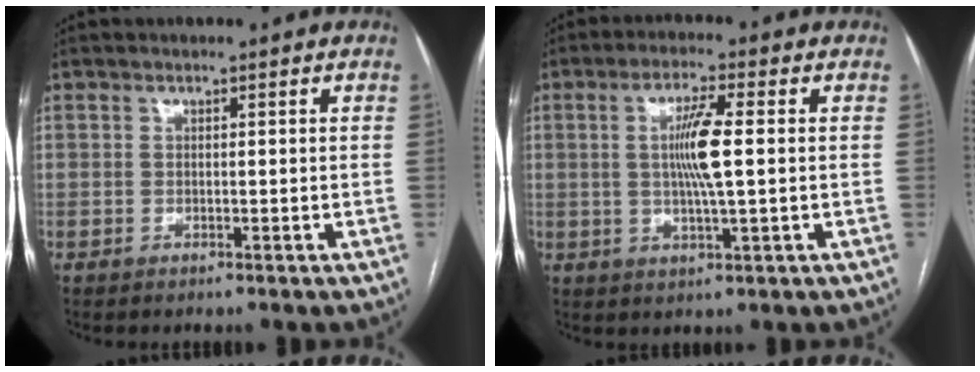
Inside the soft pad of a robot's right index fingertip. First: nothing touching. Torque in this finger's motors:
{"motor_torque": [0.47, 0.20, 0.38, 0.13]}